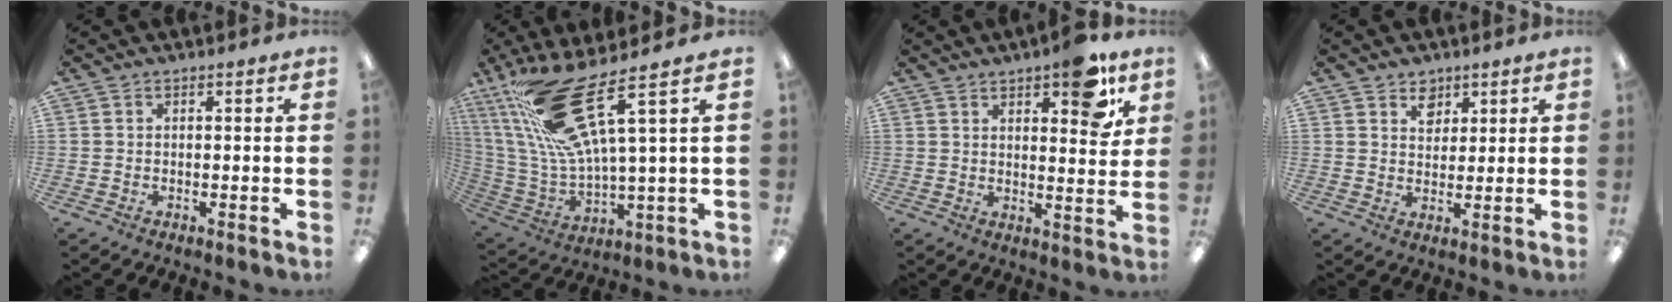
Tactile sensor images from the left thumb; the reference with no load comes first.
{"total": 23.5, "force": [12.3, 6.4, 19.0], "torque": [-0.389, -0.049, 0.211]}
{"total": 10.4, "force": [6.8, 3.7, 7.0], "torque": [-0.078, -0.032, 0.108]}
{"total": 4.7, "force": [3.3, 3.2, 0.8], "torque": [0.003, -0.015, 0.056]}